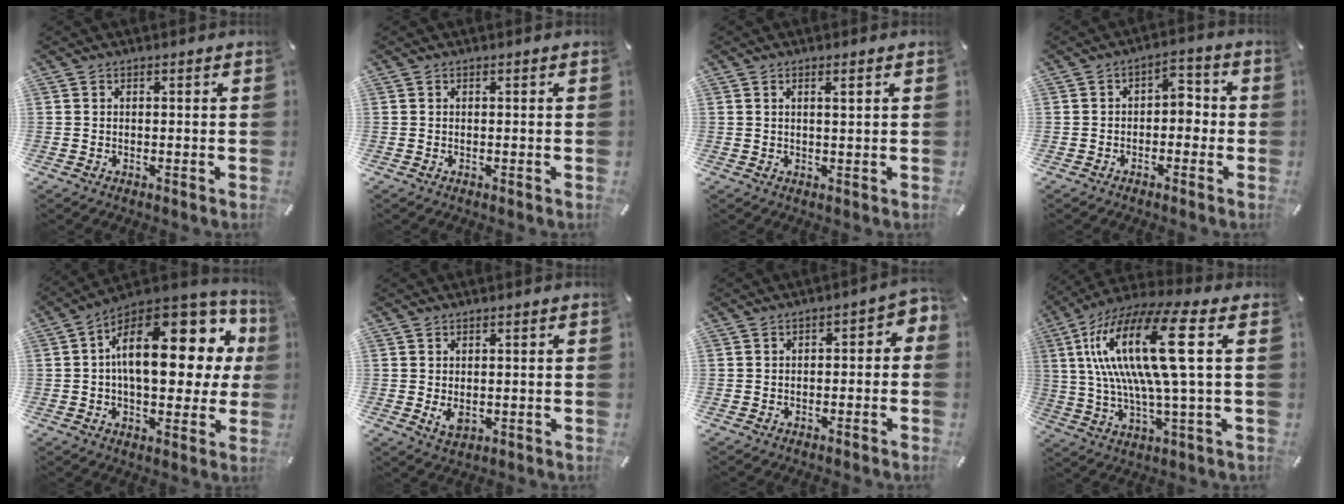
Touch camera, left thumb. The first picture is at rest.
{"total": 0.0}
{"total": 2.0, "force": [0.7, 0.1, 1.8], "torque": [-0.037, -0.001, 0.011]}
{"total": 4.0, "force": [-1.8, 2.8, 2.3], "torque": [-0.037, 0.014, -0.039]}
{"total": 23.0, "force": [5.6, 12.4, 18.6], "torque": [-0.268, -0.045, 0.094]}
{"total": 3.0, "force": [-0.6, 2.0, 2.2], "torque": [-0.046, -0.006, -0.014]}
{"total": 3.4, "force": [-1.6, 1.9, 2.3], "torque": [-0.036, 0.011, -0.034]}
{"total": 21.0, "force": [4.4, 4.6, 20.1], "torque": [-0.430, -0.015, 0.051]}